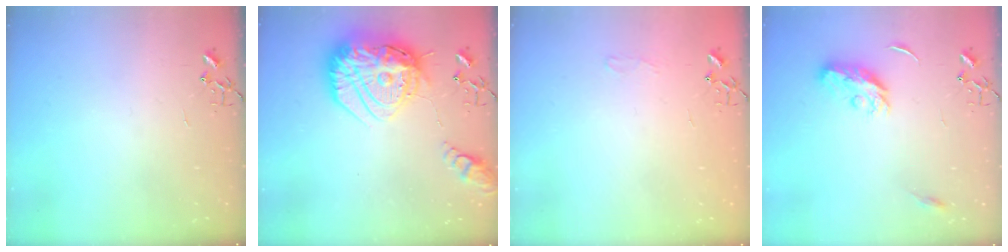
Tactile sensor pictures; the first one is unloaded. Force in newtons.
{"total": 27.0, "press": 26.8, "slide": 2.8}
{"total": 5.9, "press": 5.8, "slide": 0.7}
{"total": 9.2, "press": 9.2, "slide": 0.1}